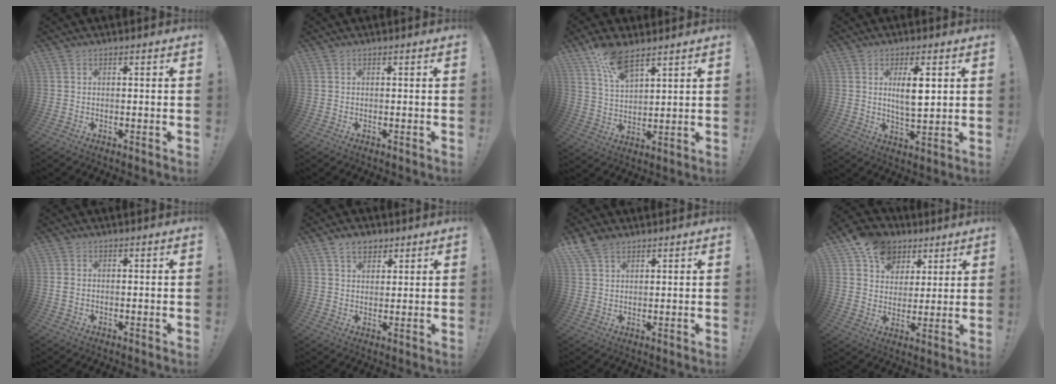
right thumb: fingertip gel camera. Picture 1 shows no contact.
{"total": 0.0}
{"total": 9.8, "force": [7.5, 3.3, 5.3], "torque": [-0.103, -0.041, 0.141]}
{"total": 8.2, "force": [2.2, 2.6, 7.5], "torque": [-0.124, -0.010, 0.031]}
{"total": 1.2, "force": [0.0, 0.9, 0.8], "torque": [-0.018, 0.005, 0.001]}
{"total": 6.0, "force": [3.8, 3.9, 2.6], "torque": [-0.040, -0.011, 0.070]}
{"total": 6.0, "force": [4.3, 3.3, 2.5], "torque": [-0.045, -0.016, 0.084]}
{"total": 12.2, "force": [7.0, 9.1, 4.2], "torque": [-0.071, -0.039, 0.136]}